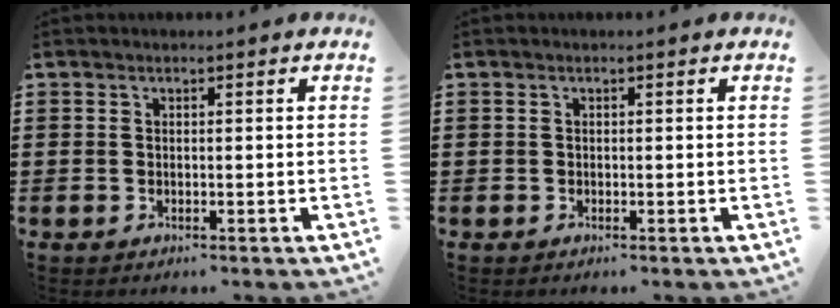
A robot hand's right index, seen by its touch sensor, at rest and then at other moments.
{"total": 0.0}